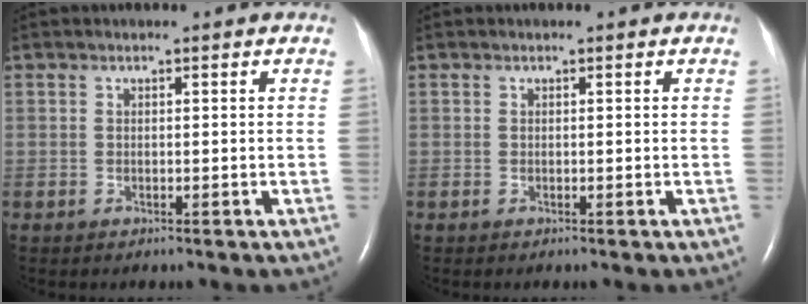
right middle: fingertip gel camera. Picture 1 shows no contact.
{"total": 0.0}